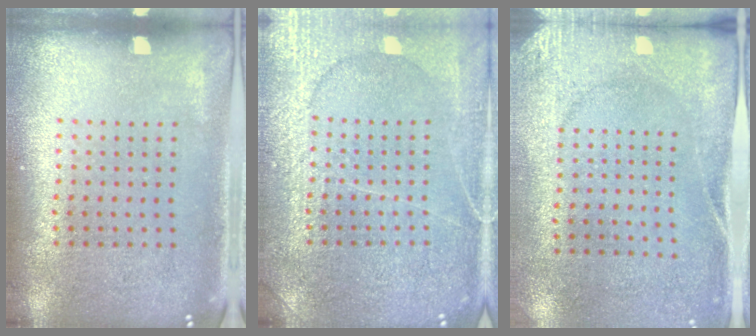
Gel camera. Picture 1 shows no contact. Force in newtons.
{"total": 4.9, "press": 4.9, "slide": 0.6}
{"total": 2.6, "press": 2.0, "slide": 1.6}